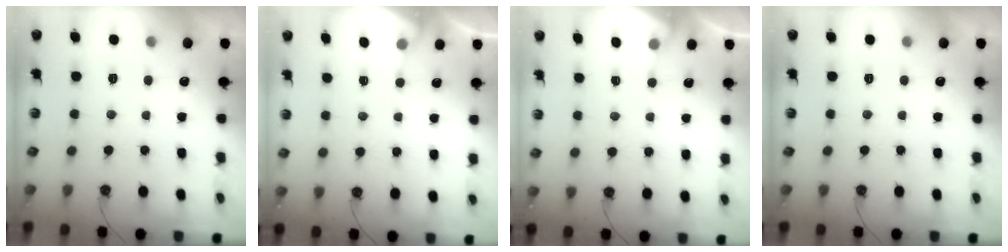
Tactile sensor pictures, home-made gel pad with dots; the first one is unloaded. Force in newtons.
{"total": 4.3, "press": 4.3, "slide": 0.5}
{"total": 4.3, "press": 4.3, "slide": 0.5}
{"total": 0.0}